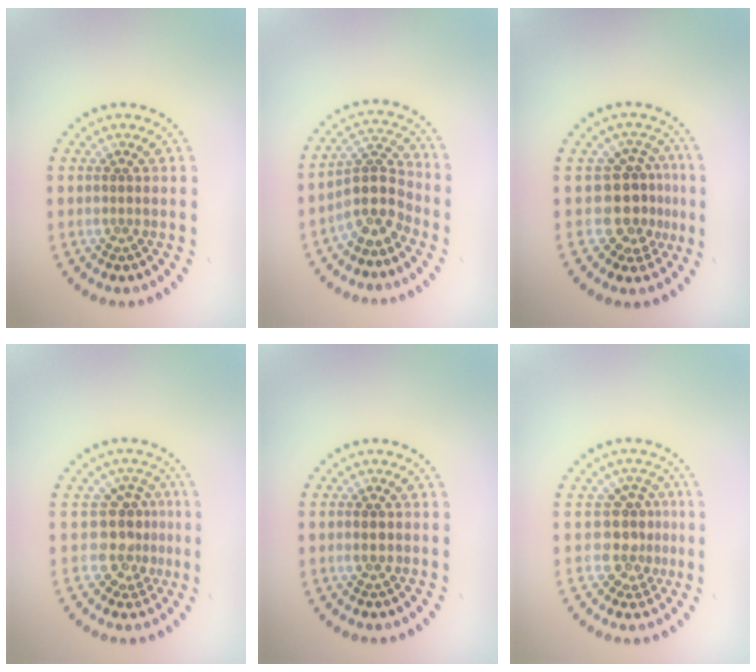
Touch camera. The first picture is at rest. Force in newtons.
{"total": 3.9, "press": 3.3, "slide": 2.2}
{"total": 3.8, "press": 2.9, "slide": 2.5}
{"total": 3.4, "press": 2.5, "slide": 2.2}
{"total": 1.8, "press": 1.8, "slide": 0.1}
{"total": 3.2, "press": 2.6, "slide": 1.8}